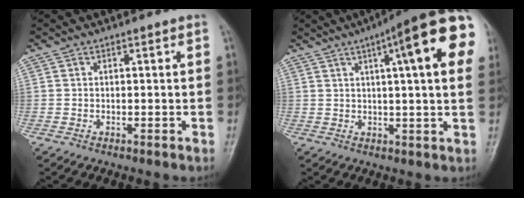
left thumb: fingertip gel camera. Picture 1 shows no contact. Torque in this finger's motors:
{"motor_torque": [0.53, 1.02, 1.84, -0.93, 0.16]}